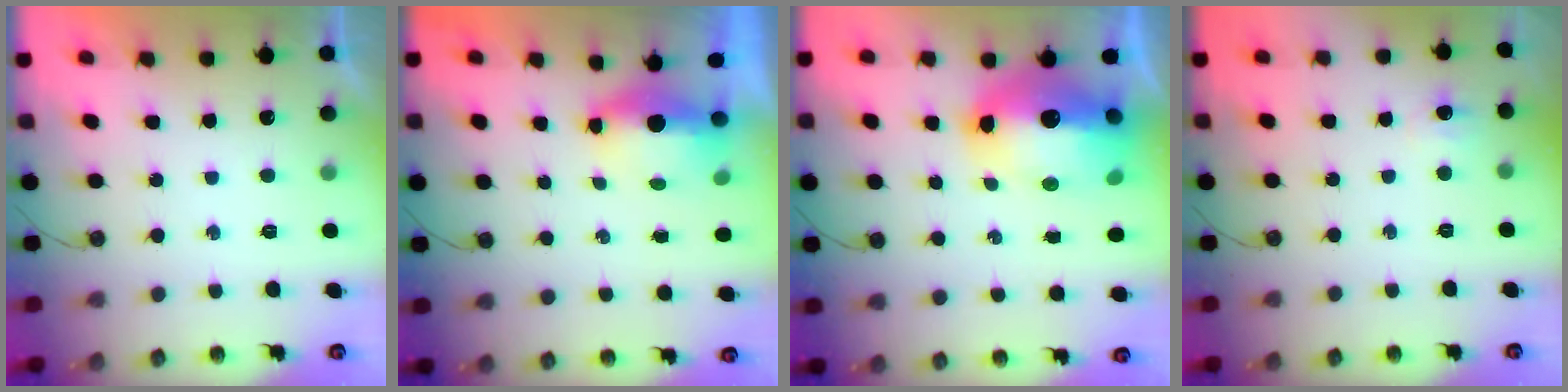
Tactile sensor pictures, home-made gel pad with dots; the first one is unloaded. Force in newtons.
{"total": 8.8, "press": 6.1, "slide": 6.3}
{"total": 23.2, "press": 19.0, "slide": 13.3}
{"total": 3.6, "press": 3.5, "slide": 0.8}